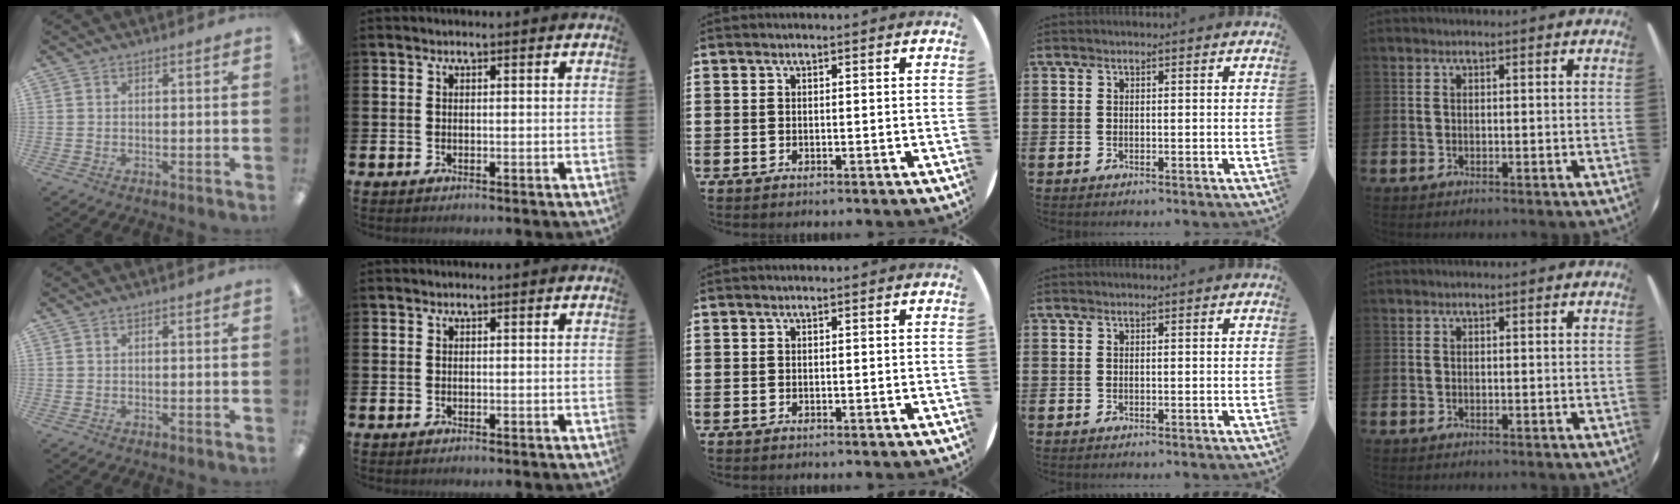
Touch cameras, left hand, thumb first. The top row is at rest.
{}